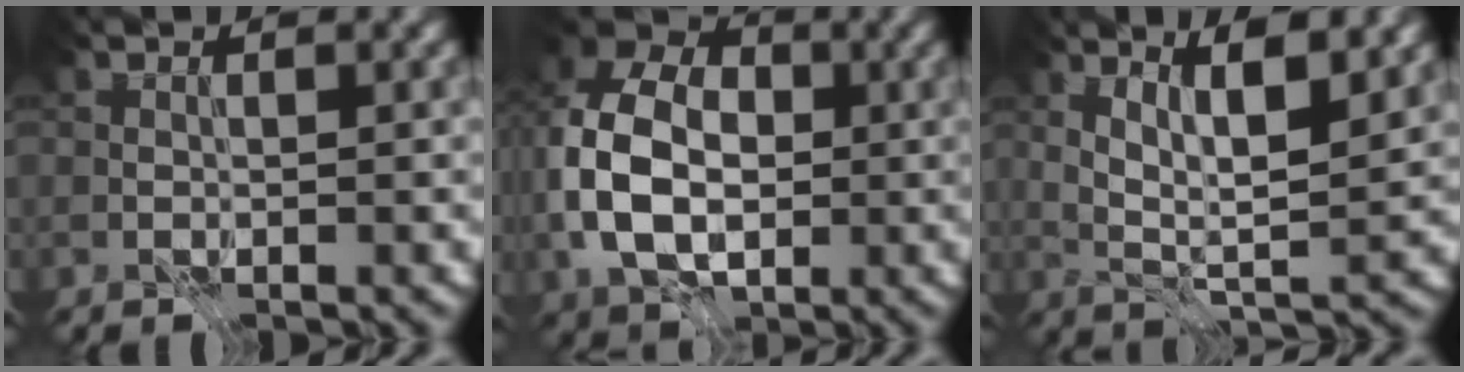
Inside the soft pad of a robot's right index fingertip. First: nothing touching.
{"total": 10.7, "force": [-0.8, 7.6, 7.5], "torque": [-0.171, 0.002, -0.027]}
{"total": 5.9, "force": [2.7, 1.2, 5.1], "torque": [-0.092, -0.005, 0.054]}